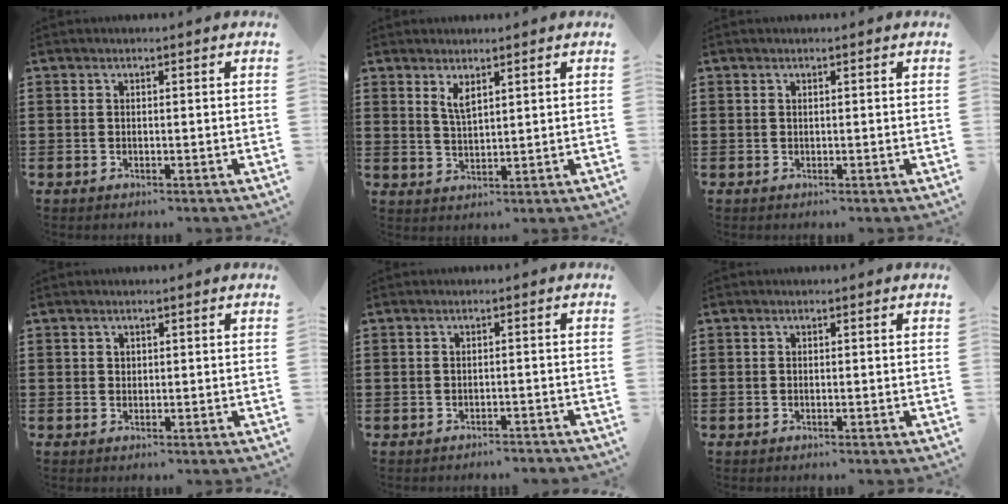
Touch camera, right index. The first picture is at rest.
{"total": 2.6, "force": [1.8, 0.8, 1.8], "torque": [-0.038, 0.003, 0.031]}
{"total": 0.0}
{"total": 0.7, "force": [0.4, 0.6, 0.1], "torque": [-0.004, 0.002, 0.008]}
{"total": 1.6, "force": [-1.6, 0.1, 0.1], "torque": [-0.007, 0.000, -0.033]}
{"total": 0.0}